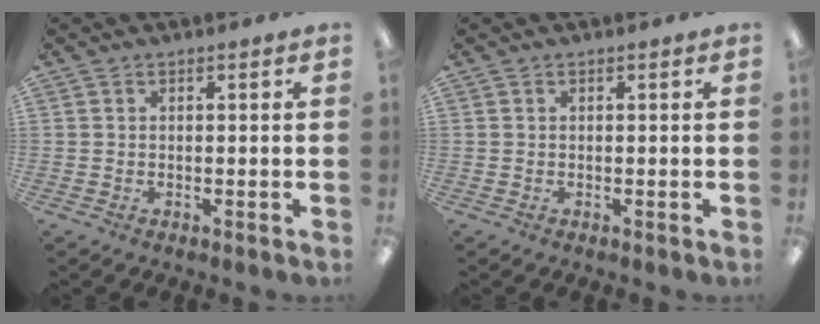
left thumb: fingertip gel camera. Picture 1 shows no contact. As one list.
[{"total": 0.0}]